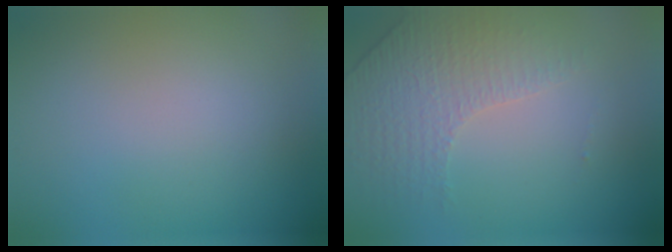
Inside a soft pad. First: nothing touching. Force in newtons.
{"total": 4.6, "press": 3.0, "slide": 3.5}